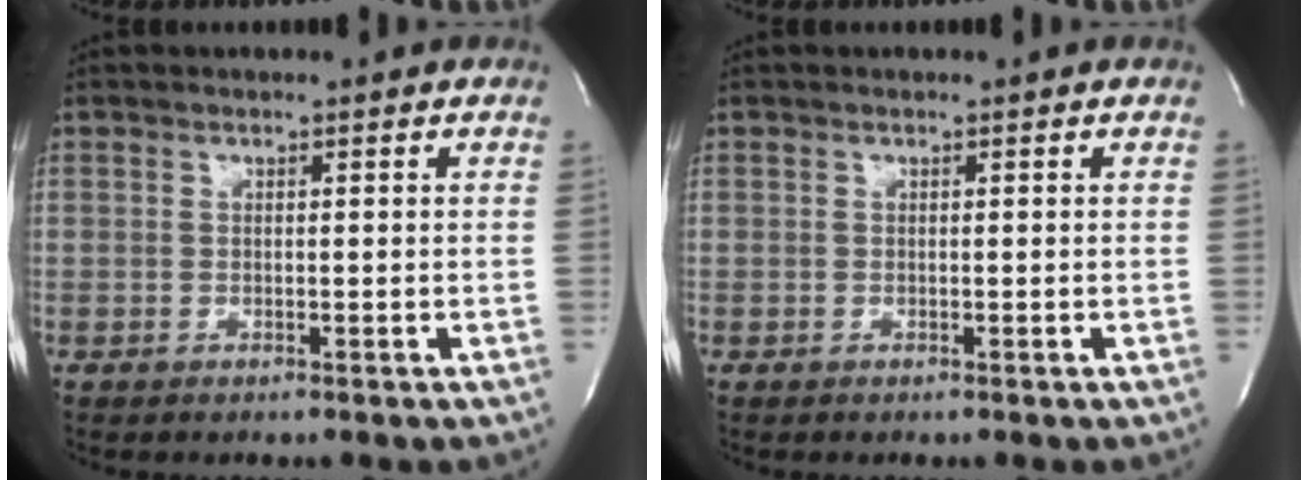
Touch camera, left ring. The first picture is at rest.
{"total": 0.0}